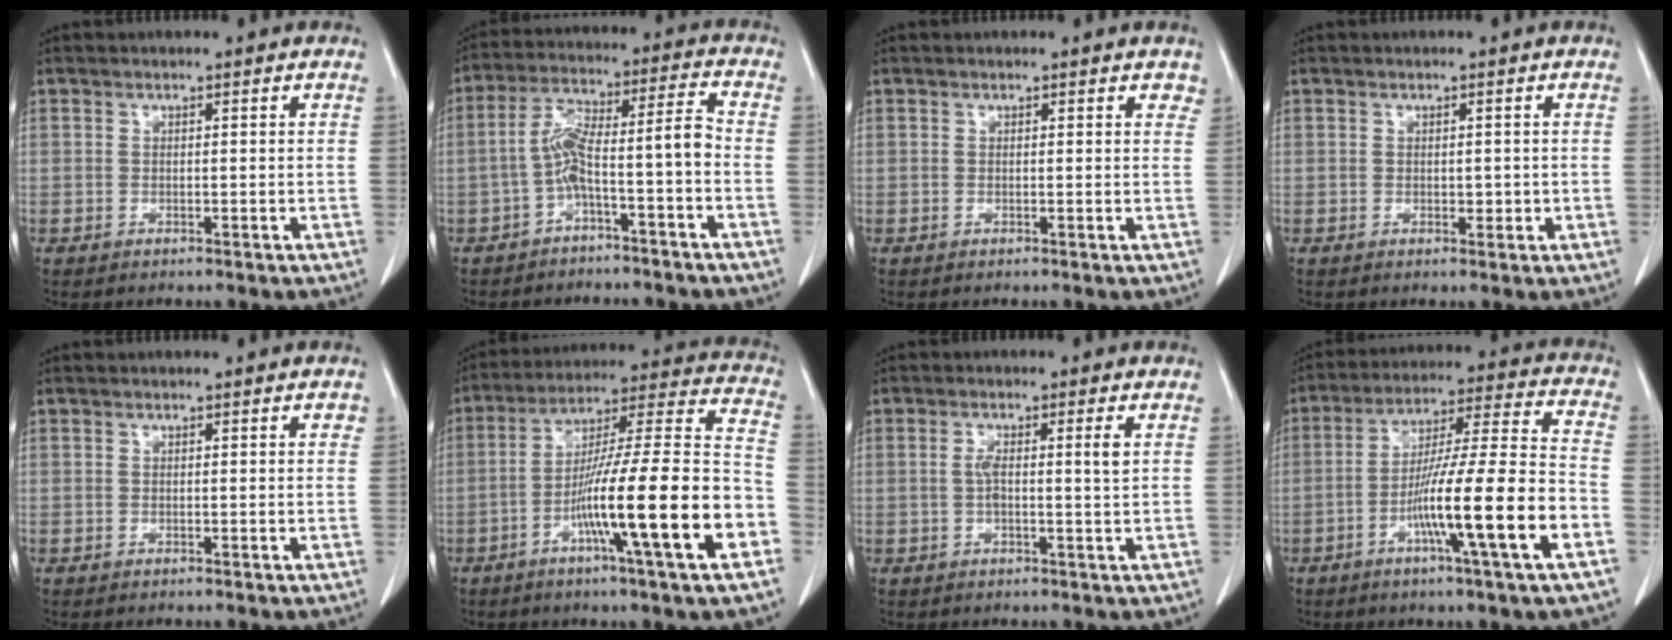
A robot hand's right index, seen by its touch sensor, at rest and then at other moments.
{"total": 8.4, "force": [-3.2, 0.4, 7.8], "torque": [-0.141, 0.044, -0.054]}
{"total": 1.6, "force": [1.2, 0.7, 0.7], "torque": [0.003, -0.001, 0.002]}
{"total": 1.4, "force": [-0.1, 0.9, 1.0], "torque": [-0.011, 0.000, 0.003]}
{"total": 0.7, "force": [0.3, 0.2, 0.6], "torque": [-0.006, 0.001, 0.001]}
{"total": 20.9, "force": [-7.6, 0.1, 19.5], "torque": [-0.292, -0.004, -0.128]}
{"total": 3.7, "force": [0.6, 0.1, 3.6], "torque": [-0.069, 0.004, 0.011]}
{"total": 16.5, "force": [-6.1, -0.7, 15.3], "torque": [-0.266, -0.004, -0.102]}